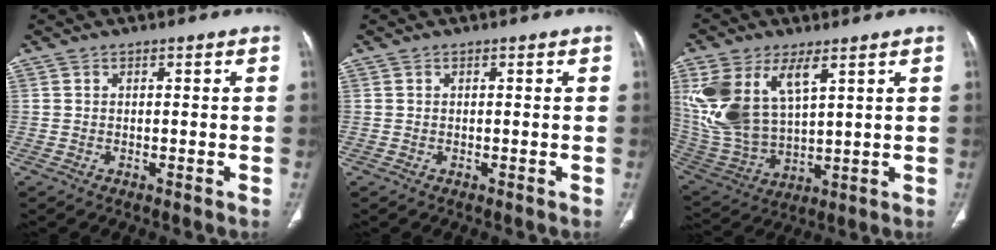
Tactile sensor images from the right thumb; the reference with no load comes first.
{"total": 0.0}
{"total": 17.1, "force": [7.1, 8.7, 12.9], "torque": [-0.266, -0.018, 0.156]}